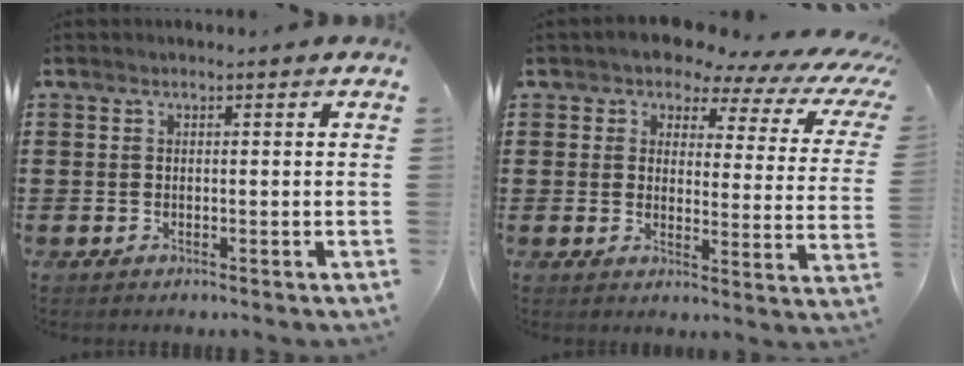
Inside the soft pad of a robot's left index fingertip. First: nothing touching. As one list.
[{"total": 4.4, "force": [3.5, 1.9, 1.9], "torque": [-0.047, -0.020, 0.051]}]